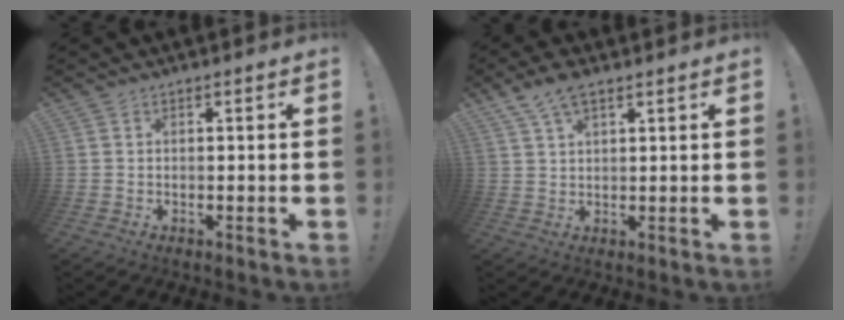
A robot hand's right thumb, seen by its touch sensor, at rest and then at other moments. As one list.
[{"total": 6.5, "force": [4.0, 2.9, 4.2], "torque": [-0.074, -0.010, 0.076]}]